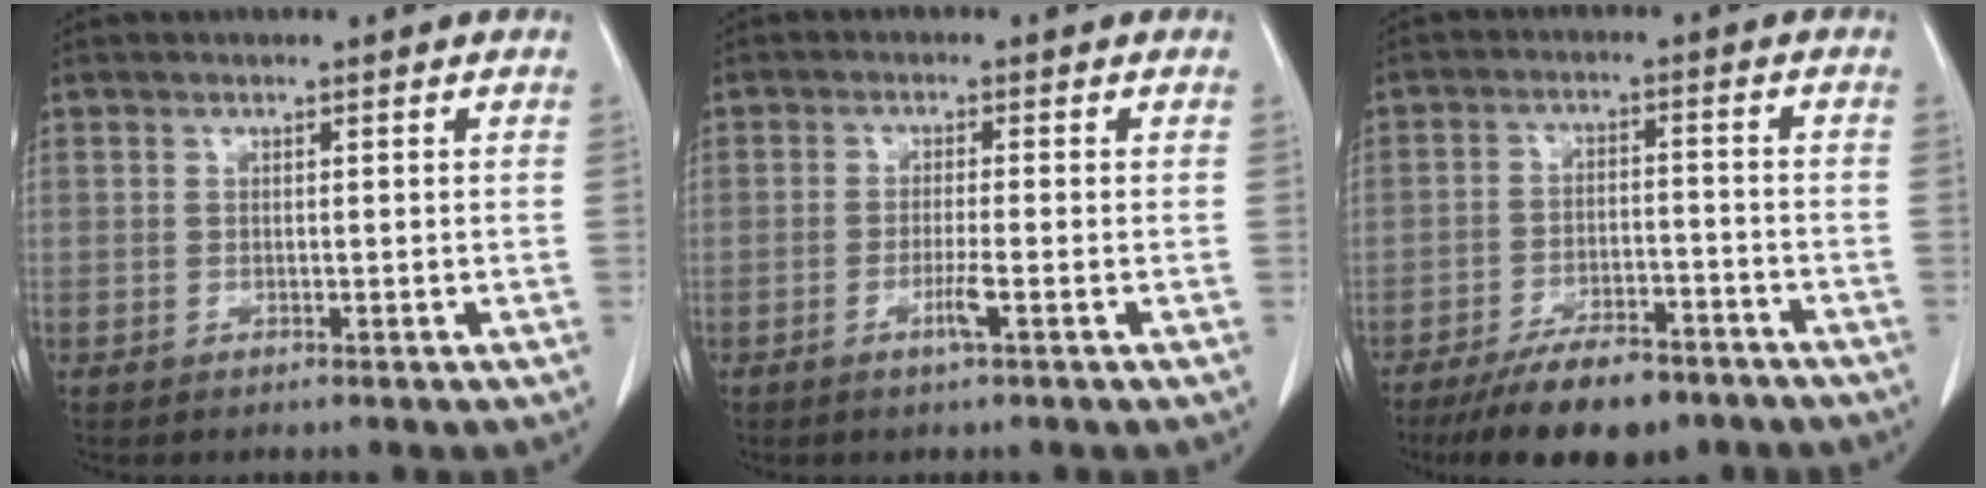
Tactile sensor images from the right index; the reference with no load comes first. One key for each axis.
{"total": 2.8, "fx": -1.3, "fy": -0.3, "fz": 2.5, "tx": -0.050, "ty": -0.005, "tz": -0.026}
{"total": 11.3, "fx": -8.8, "fy": 3.8, "fz": 6.0, "tx": -0.092, "ty": -0.006, "tz": -0.143}